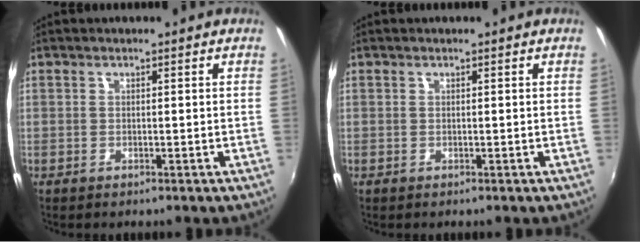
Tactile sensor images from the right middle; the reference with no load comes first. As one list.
[{"total": 0.0}]